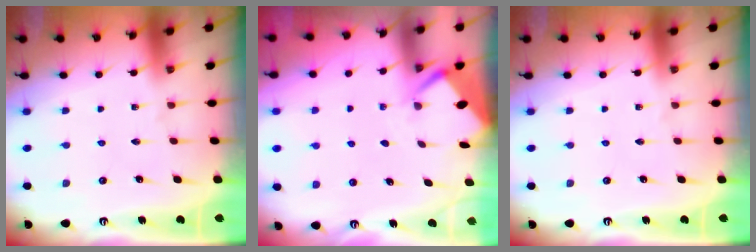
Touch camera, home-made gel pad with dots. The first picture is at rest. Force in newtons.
{"total": 2.8, "press": 2.7, "slide": 0.3}
{"total": 0.0}